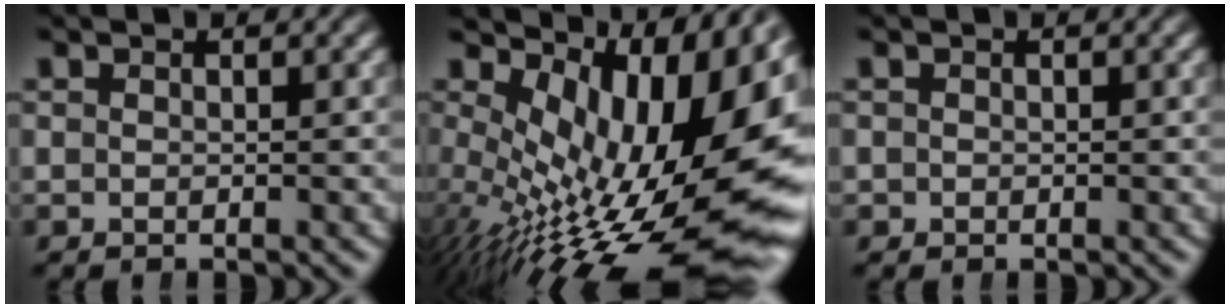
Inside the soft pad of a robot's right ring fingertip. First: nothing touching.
{"total": 17.1, "force": [-1.7, 8.4, 14.8], "torque": [-0.207, -0.033, 0.002]}
{"total": 0.8, "force": [-0.2, 0.8, 0.0], "torque": [-0.005, -0.007, 0.000]}